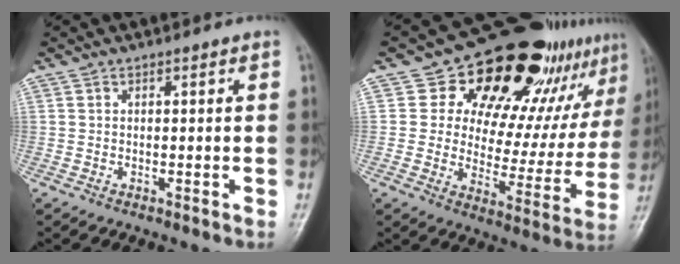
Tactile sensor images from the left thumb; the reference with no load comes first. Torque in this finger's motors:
{"motor_torque": [0.11, 0.33, 0.17, -0.27, 0.14]}